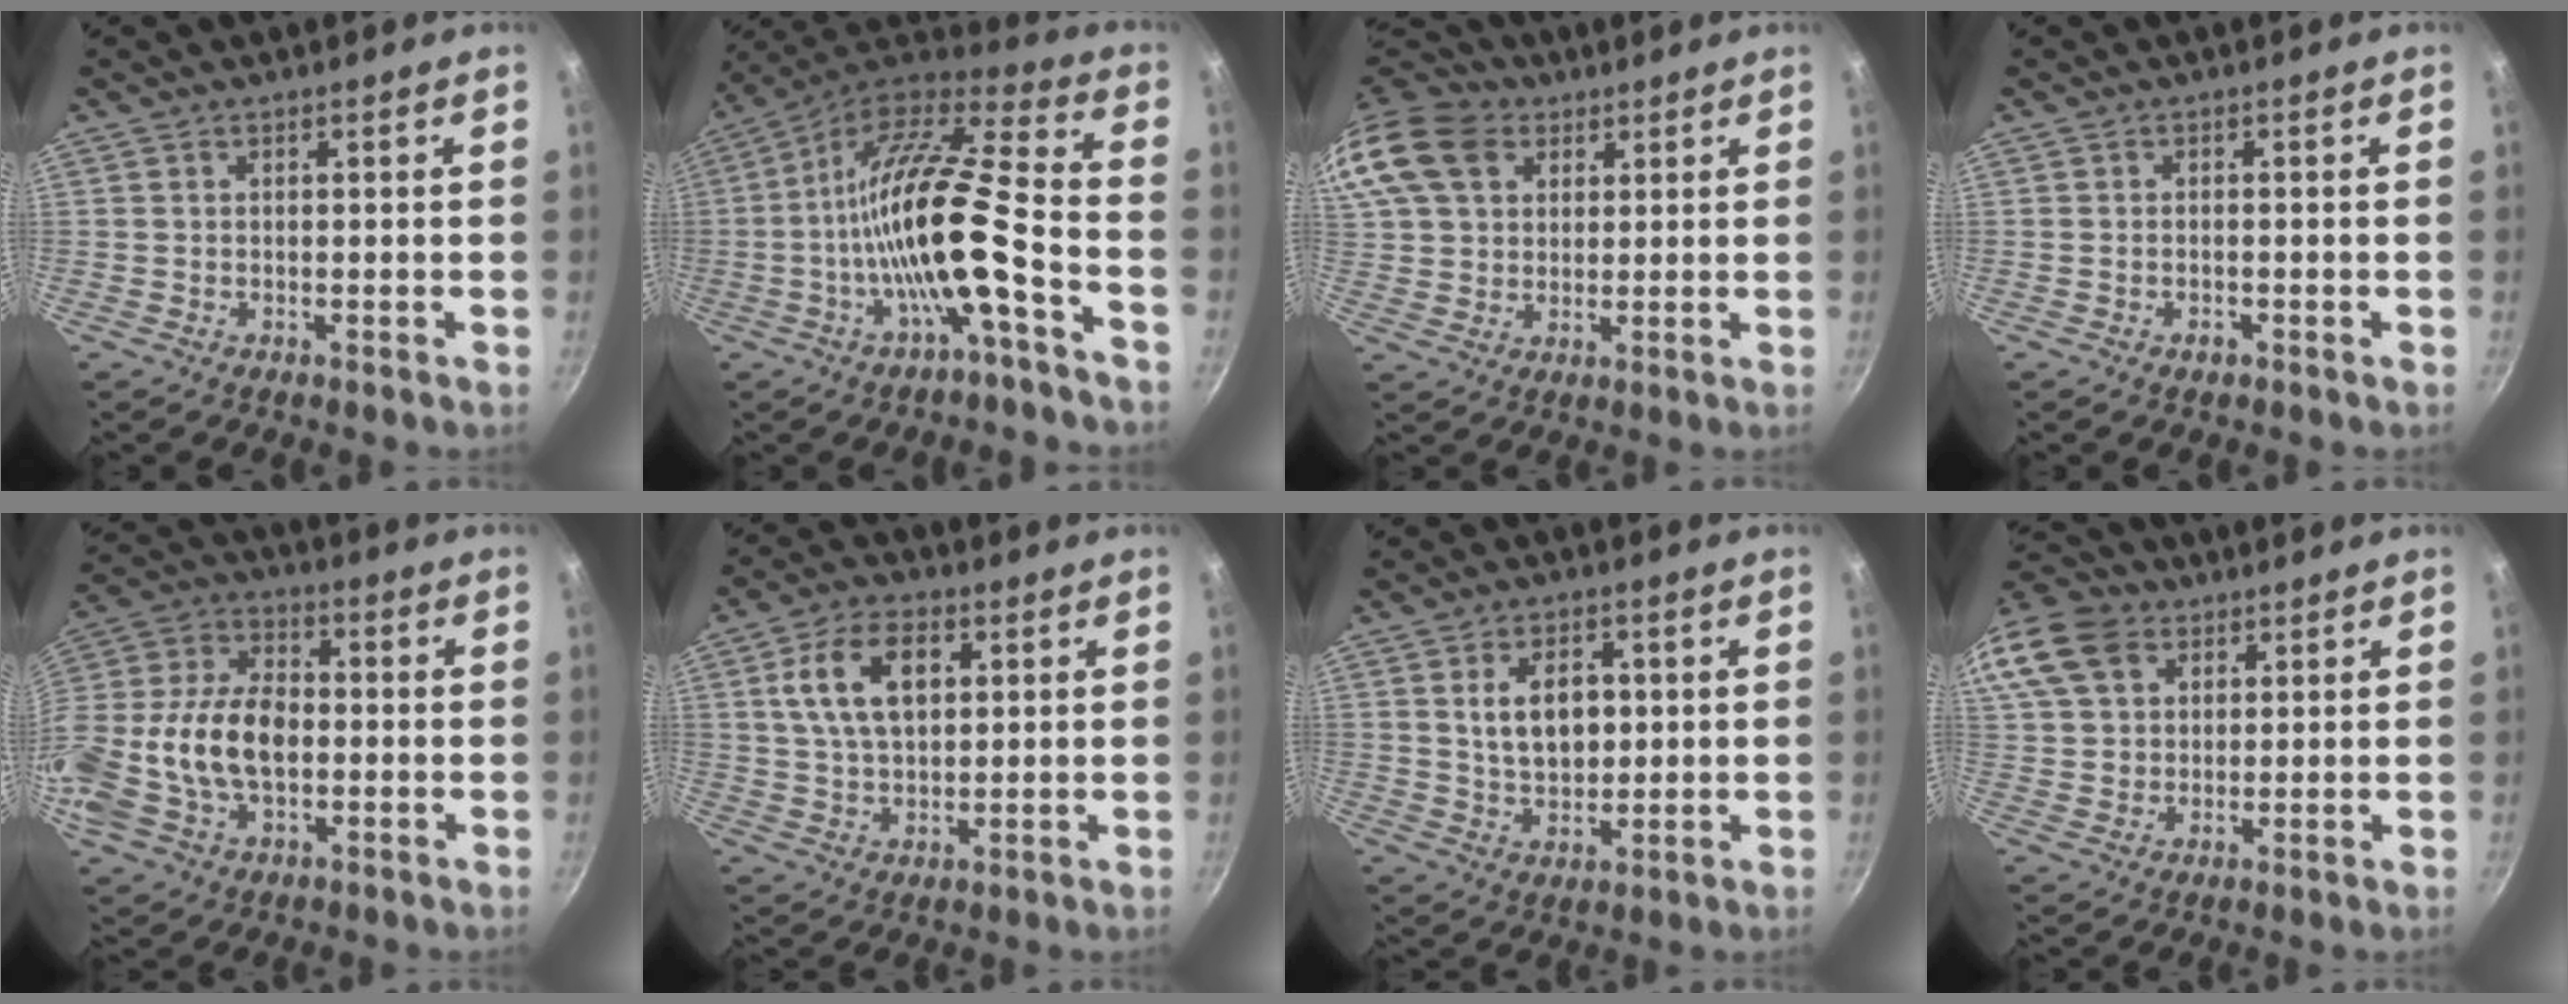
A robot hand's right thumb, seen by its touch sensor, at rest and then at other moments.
{"total": 19.1, "force": [-5.9, 4.4, 17.7], "torque": [-0.313, 0.036, -0.118]}
{"total": 18.7, "force": [8.0, 13.9, 9.6], "torque": [-0.212, 0.023, 0.144]}
{"total": 1.2, "force": [-0.7, 0.7, 0.7], "torque": [-0.013, 0.003, -0.012]}
{"total": 19.0, "force": [-2.0, 12.3, 14.3], "torque": [-0.268, 0.035, -0.042]}
{"total": 11.4, "force": [3.2, 6.8, 8.5], "torque": [-0.139, 0.002, 0.057]}
{"total": 8.8, "force": [1.6, 5.8, 6.4], "torque": [-0.087, -0.010, 0.034]}
{"total": 19.8, "force": [8.9, 14.7, 9.9], "torque": [-0.231, 0.034, 0.164]}